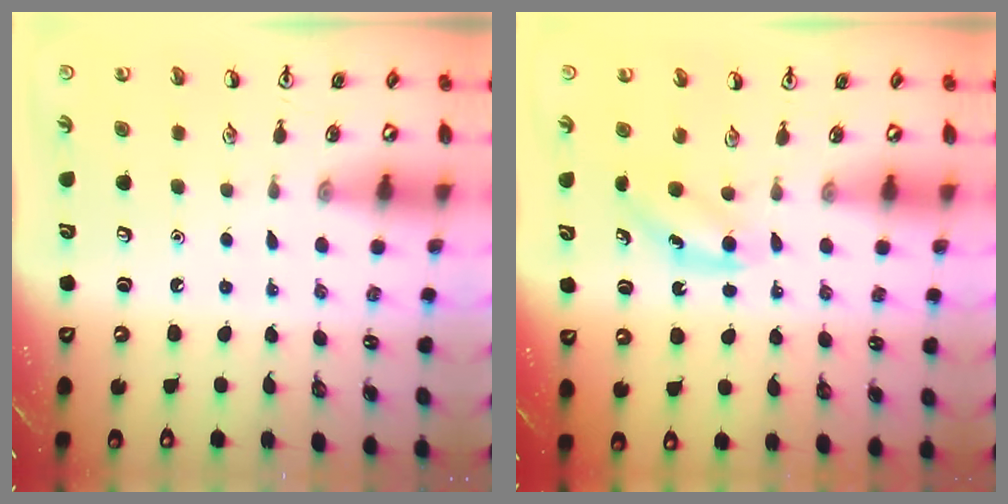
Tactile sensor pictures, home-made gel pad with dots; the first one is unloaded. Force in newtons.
{"total": 4.0, "press": 3.9, "slide": 0.9}